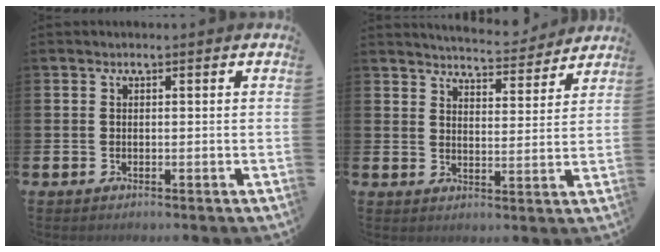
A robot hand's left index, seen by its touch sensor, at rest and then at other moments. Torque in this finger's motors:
{"motor_torque": [0.39, -1.75, 0.47, 0.10]}